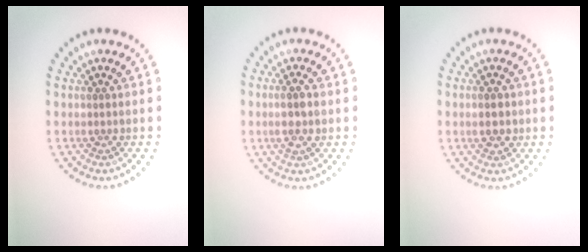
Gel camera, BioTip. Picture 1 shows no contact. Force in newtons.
{"total": 2.3, "press": 2.2, "slide": 0.8}
{"total": 2.4, "press": 2.4, "slide": 0.2}